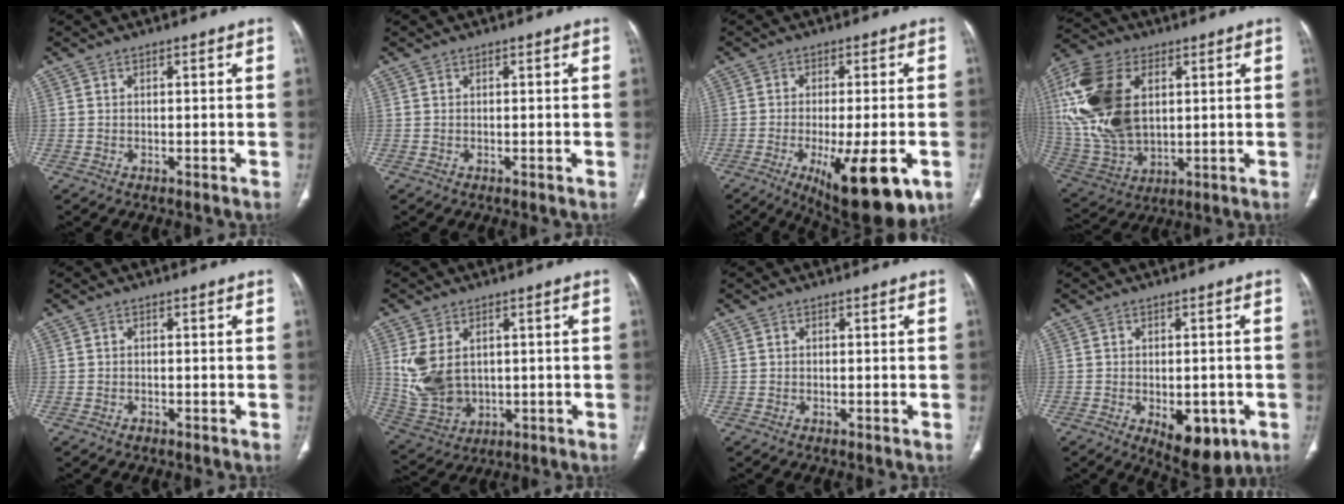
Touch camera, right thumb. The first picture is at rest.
{"total": 0.0}
{"total": 16.9, "force": [-6.7, 5.6, 14.5], "torque": [-0.185, -0.009, -0.084]}
{"total": 22.6, "force": [4.7, 13.9, 17.2], "torque": [-0.374, -0.014, 0.095]}
{"total": 0.9, "force": [-0.6, 0.6, 0.3], "torque": [-0.004, 0.002, -0.010]}
{"total": 10.9, "force": [1.7, 7.6, 7.6], "torque": [-0.152, -0.010, 0.056]}
{"total": 0.0}
{"total": 9.3, "force": [-3.4, 4.9, 7.2], "torque": [-0.077, 0.001, -0.031]}